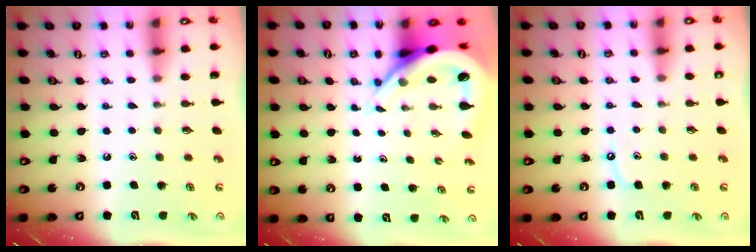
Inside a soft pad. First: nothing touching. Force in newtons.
{"total": 7.8, "press": 7.7, "slide": 1.1}
{"total": 5.9, "press": 5.8, "slide": 0.7}